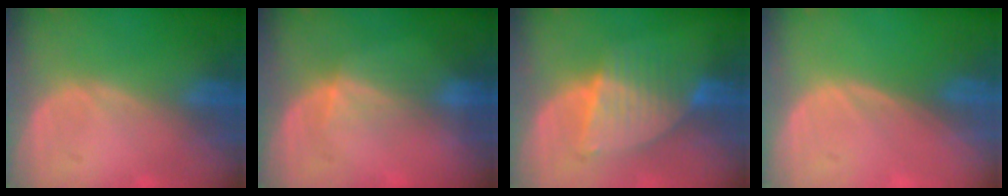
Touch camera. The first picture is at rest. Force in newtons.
{"total": 2.7, "press": 2.4, "slide": 1.2}
{"total": 6.3, "press": 6.3, "slide": 0.6}
{"total": 0.0}